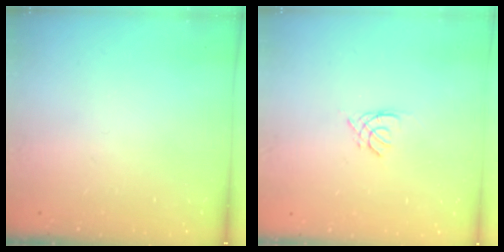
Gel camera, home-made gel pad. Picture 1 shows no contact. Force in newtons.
{"total": 1.3, "press": 1.3, "slide": 0.3}